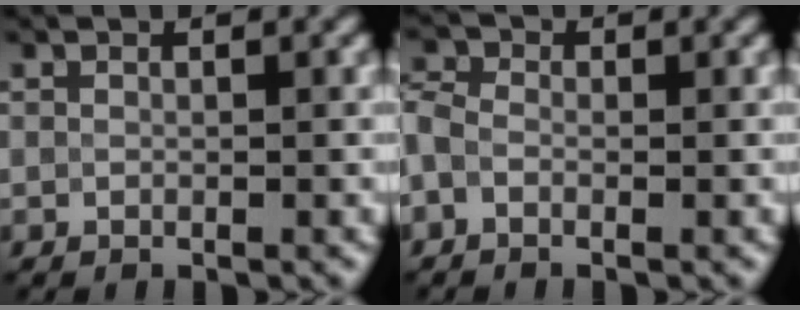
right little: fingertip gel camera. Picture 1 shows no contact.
{"total": 1.9, "force": [-0.6, 1.3, 1.2], "torque": [-0.016, 0.011, -0.026]}